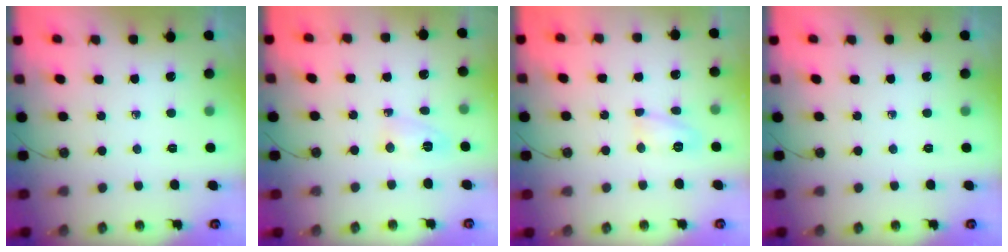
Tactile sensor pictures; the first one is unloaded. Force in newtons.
{"total": 3.4, "press": 3.1, "slide": 1.4}
{"total": 7.1, "press": 7.1, "slide": 0.5}
{"total": 0.0}